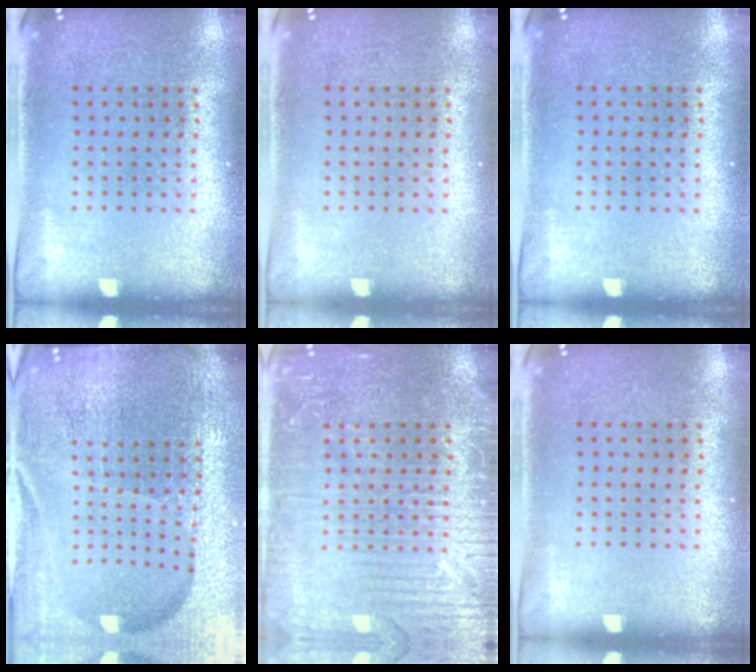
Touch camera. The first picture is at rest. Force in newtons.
{"total": 0.0}
{"total": 0.0}
{"total": 6.3, "press": 5.6, "slide": 3.1}
{"total": 3.8, "press": 3.8, "slide": 0.4}
{"total": 0.0}